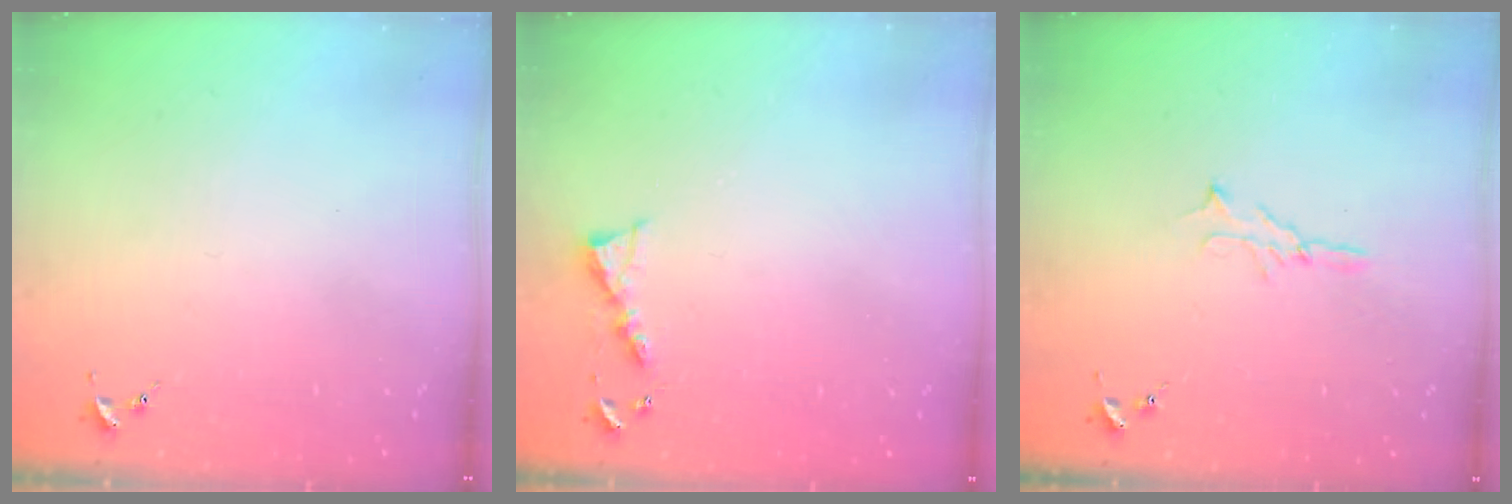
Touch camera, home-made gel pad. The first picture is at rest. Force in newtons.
{"total": 4.9, "press": 4.9, "slide": 0.5}
{"total": 4.7, "press": 4.7, "slide": 0.5}